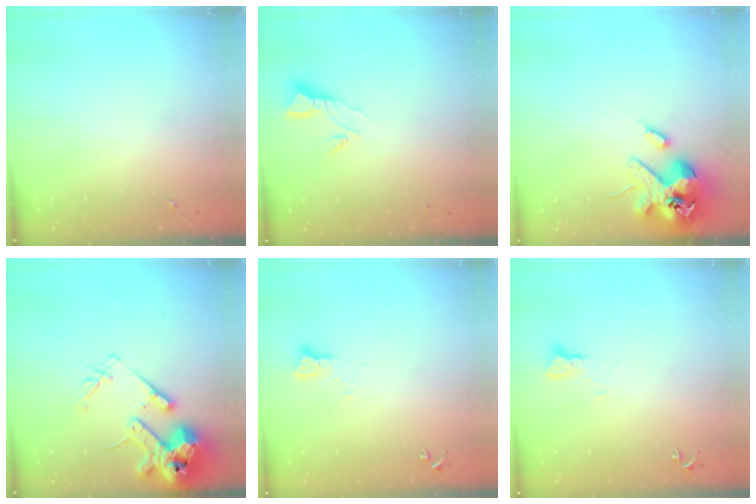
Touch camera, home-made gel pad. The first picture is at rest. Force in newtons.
{"total": 3.7, "press": 3.7, "slide": 0.1}
{"total": 16.3, "press": 16.1, "slide": 2.7}
{"total": 16.1, "press": 15.9, "slide": 2.4}
{"total": 2.1, "press": 2.1, "slide": 0.2}
{"total": 2.1, "press": 2.1, "slide": 0.2}